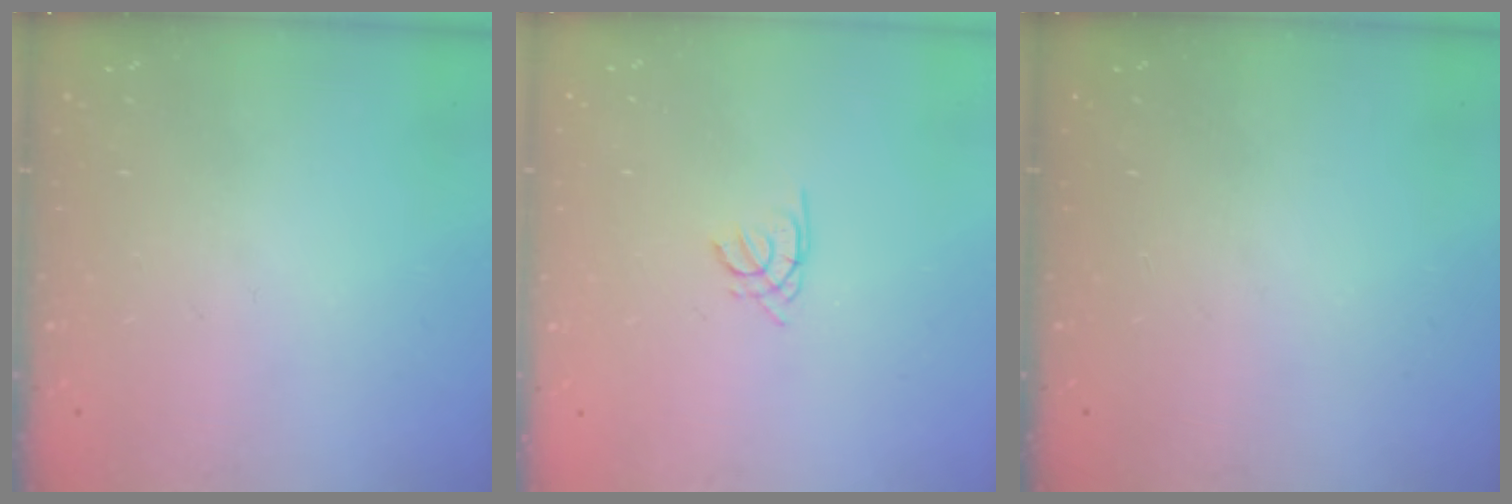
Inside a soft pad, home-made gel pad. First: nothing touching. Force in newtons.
{"total": 1.3, "press": 1.2, "slide": 0.4}
{"total": 0.0}